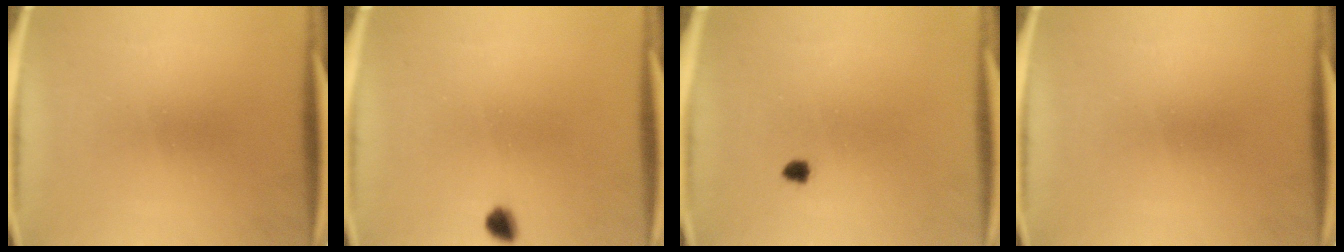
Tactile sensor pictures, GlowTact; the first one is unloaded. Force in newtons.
{"total": 2.4}
{"total": 1.1}
{"total": 0.0}